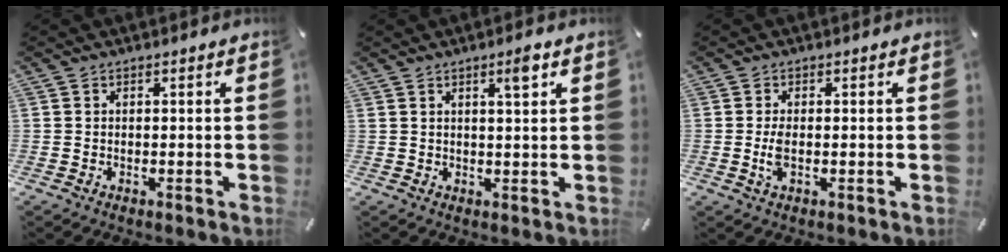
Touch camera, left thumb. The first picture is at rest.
{"total": 3.7, "force": [2.3, 0.4, 2.9], "torque": [-0.046, -0.004, 0.034]}
{"total": 3.6, "force": [-0.3, 1.3, 3.3], "torque": [-0.073, -0.004, -0.009]}